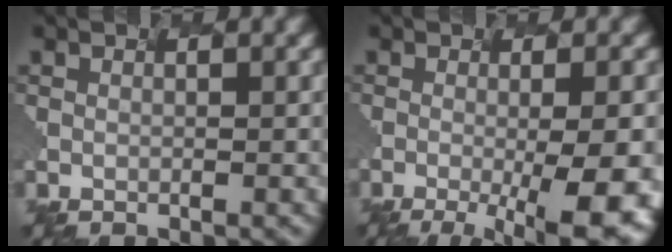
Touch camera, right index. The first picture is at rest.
{"total": 10.4, "force": [-3.0, 3.0, 9.5], "torque": [-0.094, -0.009, -0.024]}